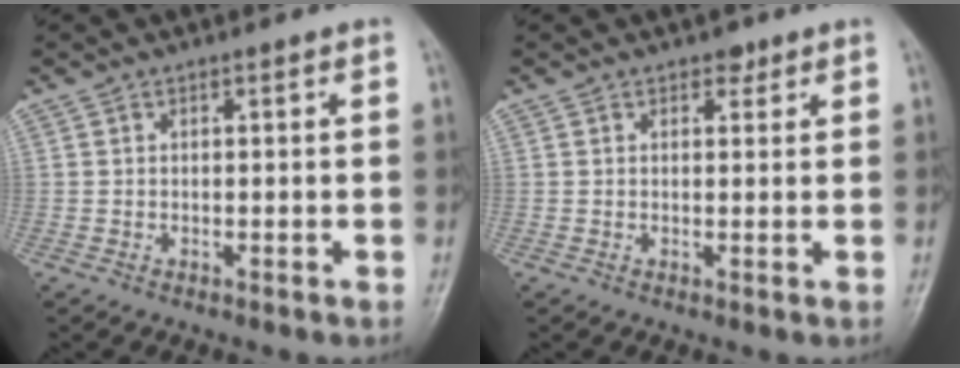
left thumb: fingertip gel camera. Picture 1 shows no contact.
{"total": 1.6, "force": [1.1, 1.0, 0.6], "torque": [0.004, -0.005, 0.011]}